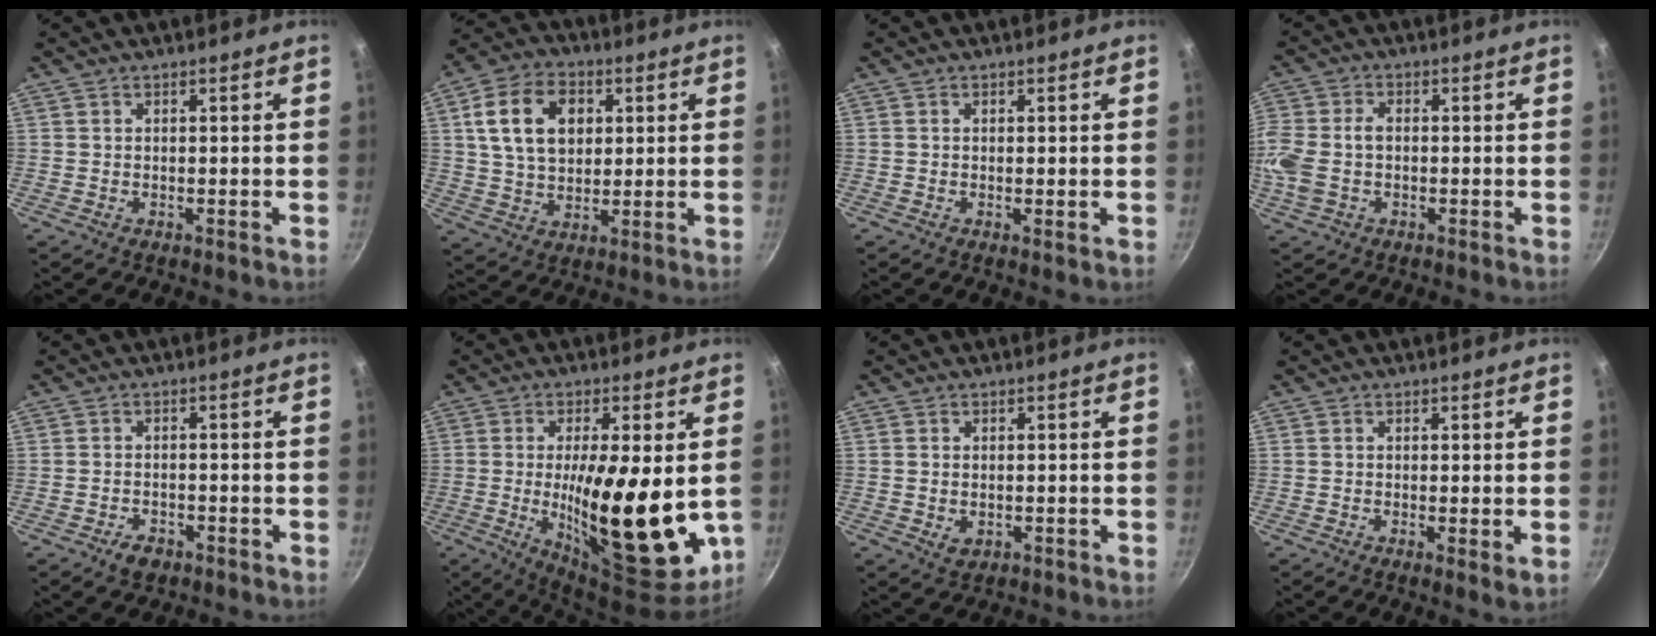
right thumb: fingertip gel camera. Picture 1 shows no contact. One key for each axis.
{"total": 14.3, "fx": 3.7, "fy": 10.0, "fz": 9.5, "tx": -0.148, "ty": 0.003, "tz": 0.059}
{"total": 0.7, "fx": 0.0, "fy": 0.1, "fz": 0.7, "tx": -0.011, "ty": -0.003, "tz": -0.001}
{"total": 9.1, "fx": -0.7, "fy": 6.0, "fz": 6.7, "tx": -0.149, "ty": 0.008, "tz": -0.024}
{"total": 3.3, "fx": -2.0, "fy": 2.0, "fz": 1.6, "tx": -0.025, "ty": 0.019, "tz": -0.029}
{"total": 21.3, "fx": -0.7, "fy": 7.1, "fz": 20.1, "tx": -0.291, "ty": -0.023, "tz": -0.004}
{"total": 2.2, "fx": -0.2, "fy": 1.5, "fz": 1.5, "tx": -0.024, "ty": -0.003, "tz": -0.002}
{"total": 2.2, "fx": 0.1, "fy": 0.5, "fz": 2.1, "tx": -0.034, "ty": -0.011, "tz": 0.000}